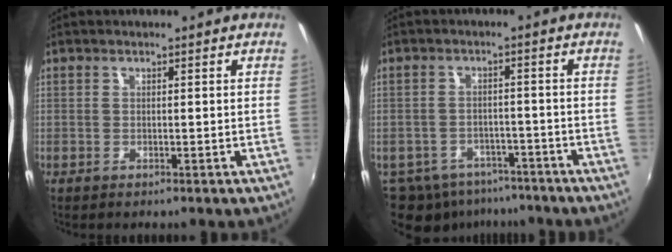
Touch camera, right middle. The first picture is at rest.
{"total": 14.3, "force": [-10.0, 8.6, 5.6], "torque": [-0.150, -0.013, -0.133]}